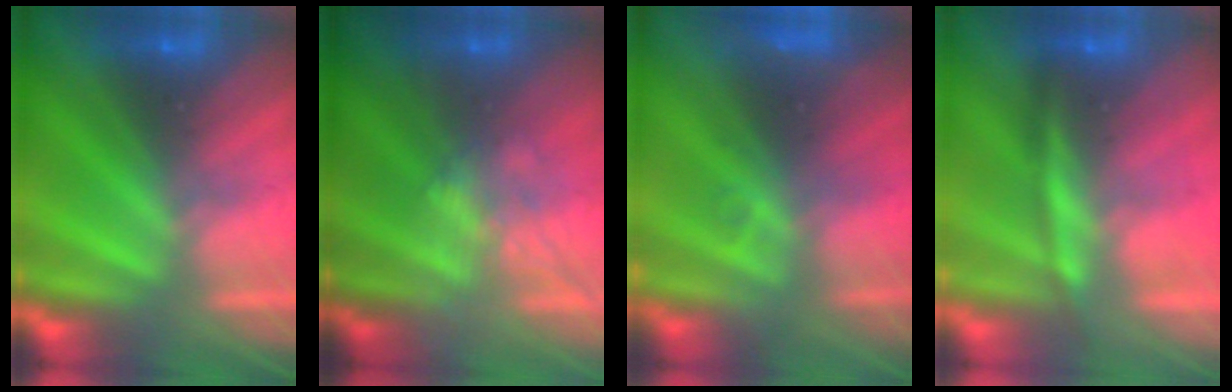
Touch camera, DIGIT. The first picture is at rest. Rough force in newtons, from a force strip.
{"total": 7.4}
{"total": 3.3}
{"total": 4.5}